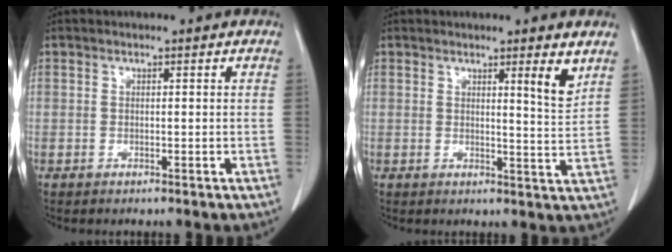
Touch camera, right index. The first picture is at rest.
{"total": 4.3, "force": [2.0, -1.1, 3.7], "torque": [-0.058, -0.013, 0.033]}